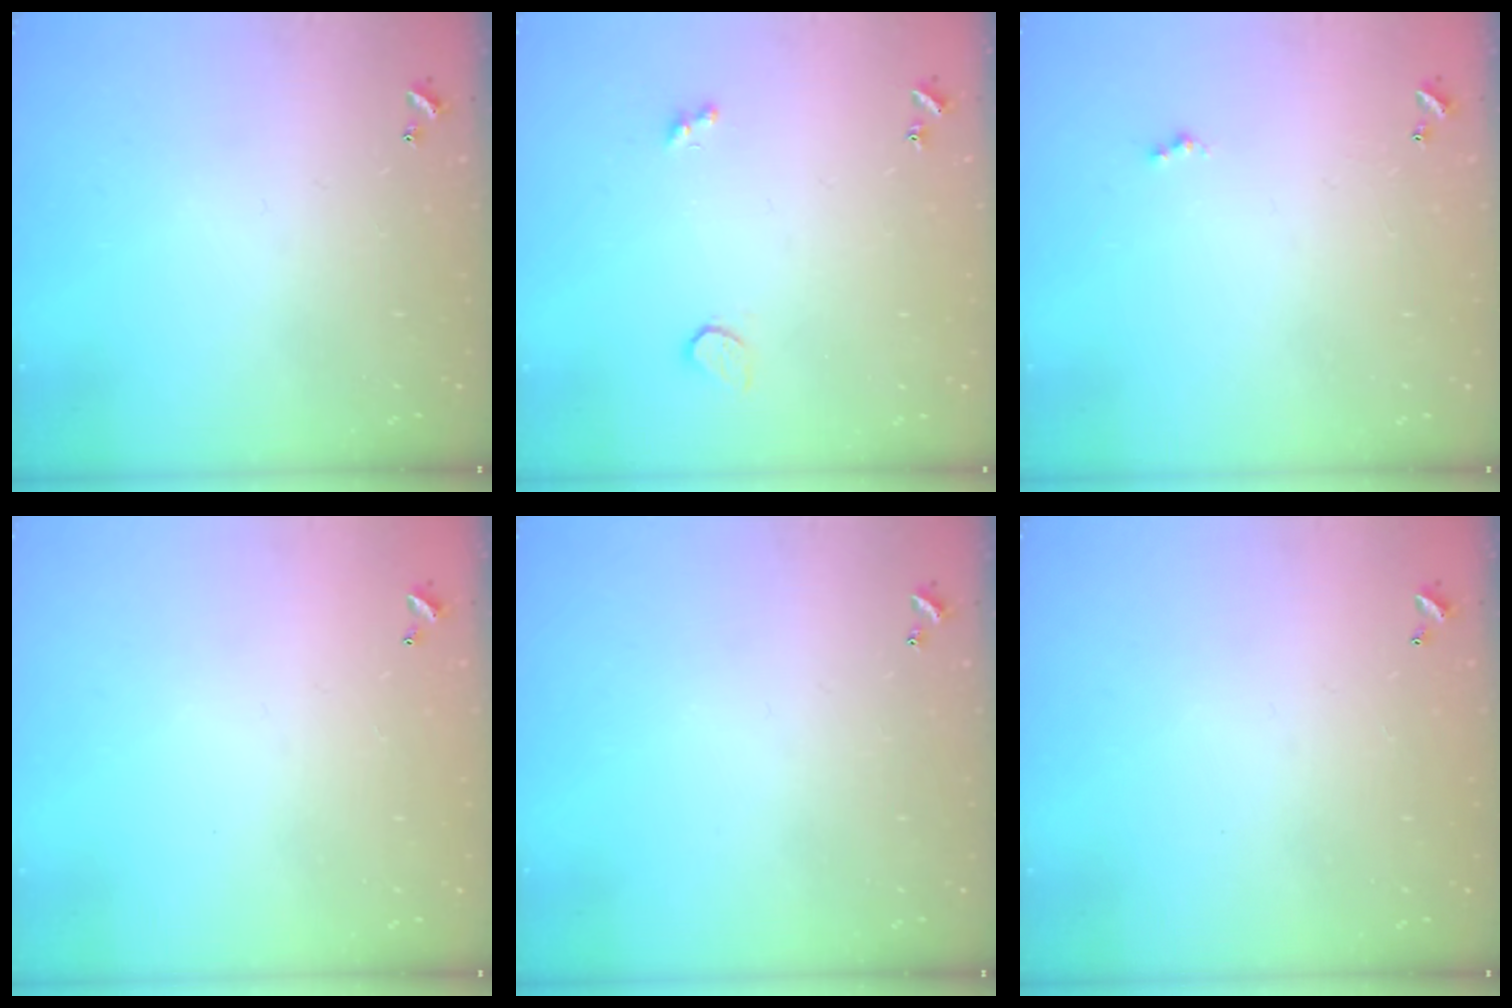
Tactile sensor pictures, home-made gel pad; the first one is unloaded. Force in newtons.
{"total": 2.6, "press": 2.2, "slide": 1.2}
{"total": 0.8, "press": 0.5, "slide": 0.5}
{"total": 2.8, "press": 2.8, "slide": 0.1}
{"total": 0.0}
{"total": 2.8, "press": 2.8, "slide": 0.1}